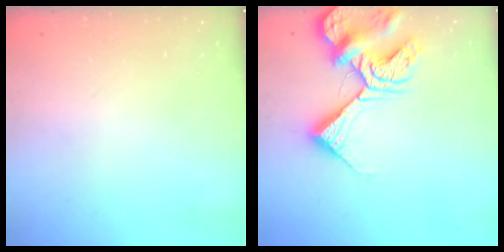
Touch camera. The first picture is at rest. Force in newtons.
{"total": 13.4, "press": 13.4, "slide": 1.5}